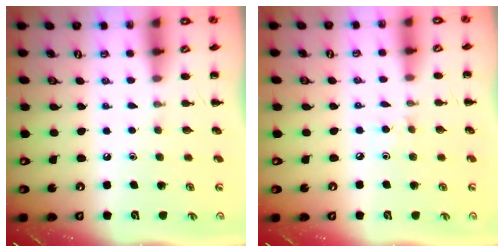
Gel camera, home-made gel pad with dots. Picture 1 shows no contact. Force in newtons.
{"total": 2.9, "press": 2.7, "slide": 1.1}